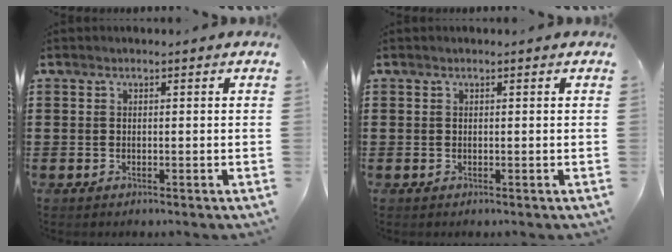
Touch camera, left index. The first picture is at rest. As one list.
[{"total": 0.0}]